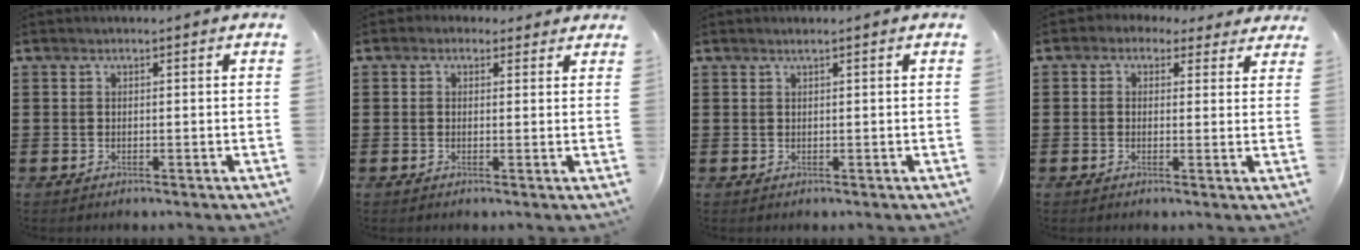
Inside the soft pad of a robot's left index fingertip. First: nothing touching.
{"total": 1.5, "force": [0.9, 1.1, 0.4], "torque": [-0.013, 0.007, 0.017]}
{"total": 0.6, "force": [0.4, -0.1, 0.4], "torque": [-0.006, -0.001, 0.008]}
{"total": 1.8, "force": [1.0, 1.3, 0.8], "torque": [-0.022, 0.007, 0.017]}